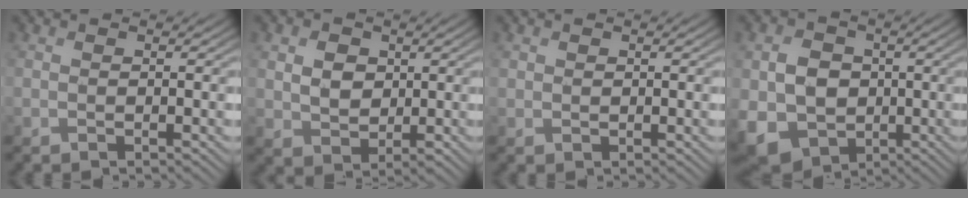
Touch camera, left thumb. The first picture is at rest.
{"total": 4.9, "force": [1.3, 3.9, 2.8], "torque": [-0.074, 0.004, 0.014]}
{"total": 0.9, "force": [0.5, 0.7, 0.2], "torque": [-0.004, -0.003, 0.012]}
{"total": 10.6, "force": [-1.6, 9.0, 5.5], "torque": [-0.144, -0.028, -0.033]}